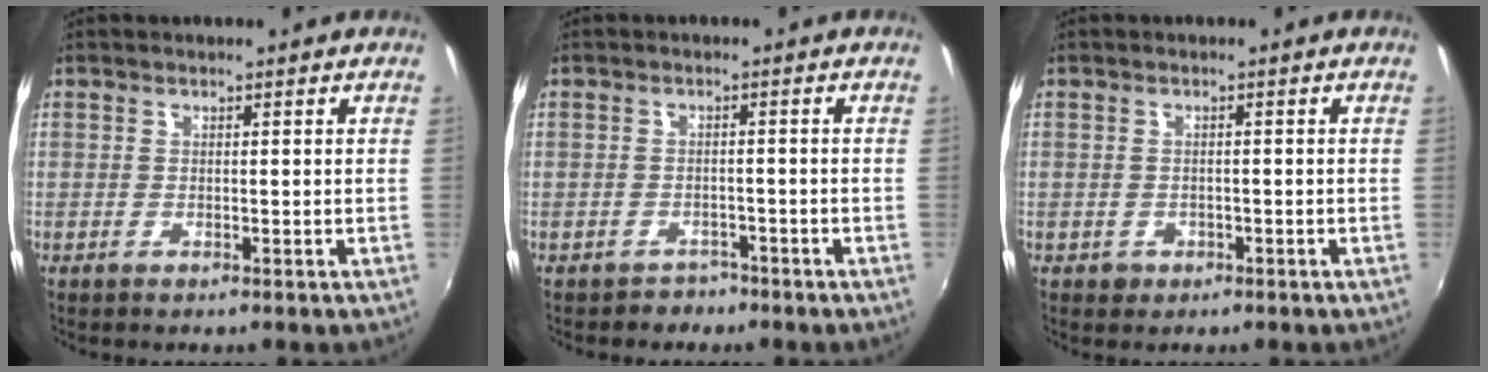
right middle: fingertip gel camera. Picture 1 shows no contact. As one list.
[{"total": 2.9, "force": [-2.1, 2.0, 0.0], "torque": [-0.006, 0.002, -0.032]}, {"total": 1.9, "force": [-0.8, 1.7, 0.5], "torque": [-0.012, -0.002, -0.009]}]